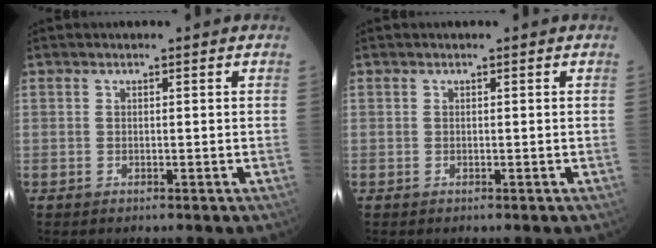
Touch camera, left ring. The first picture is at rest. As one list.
[{"total": 0.0}]